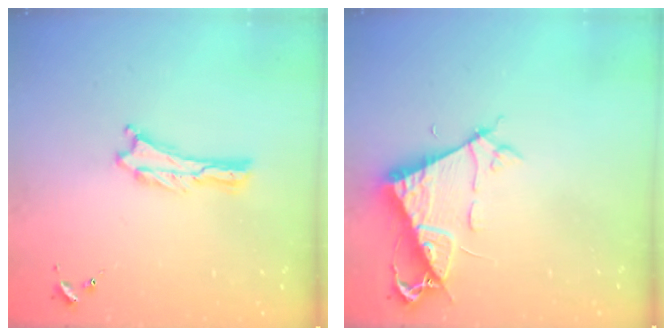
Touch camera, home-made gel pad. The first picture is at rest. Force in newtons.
{"total": 7.1, "press": 7.0, "slide": 0.8}